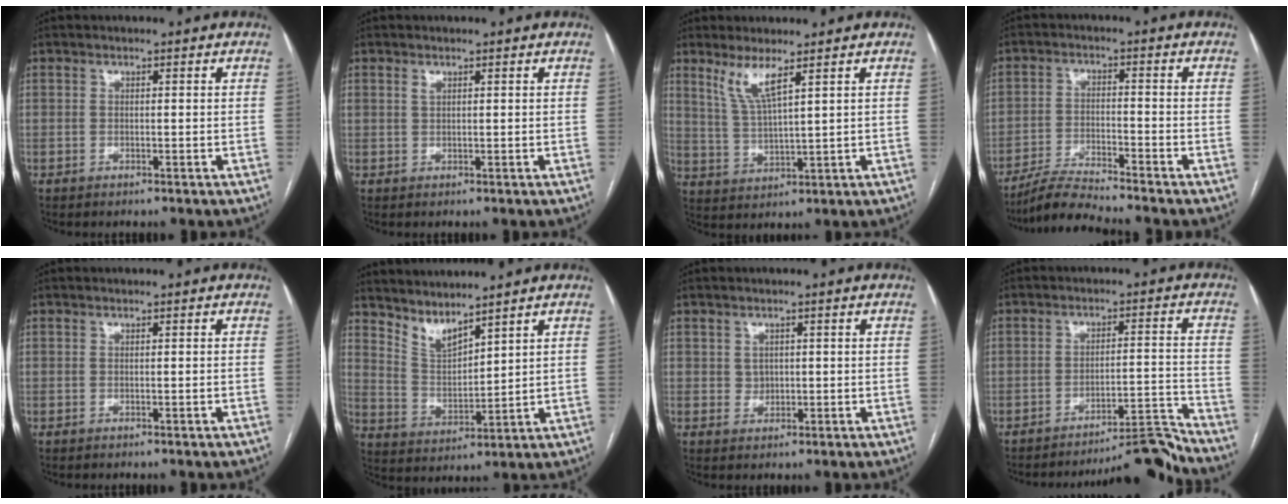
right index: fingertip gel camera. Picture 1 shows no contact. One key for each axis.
{"total": 0.9, "fx": 0.6, "fy": 0.4, "fz": 0.5, "tx": -0.012, "ty": 0.003, "tz": 0.014}
{"total": 5.6, "fx": 3.5, "fy": 0.1, "fz": 4.4, "tx": -0.090, "ty": -0.010, "tz": 0.075}
{"total": 6.4, "fx": -6.0, "fy": -1.1, "fz": 1.8, "tx": -0.034, "ty": -0.019, "tz": -0.114}
{"total": 0.0}
{"total": 5.9, "fx": 5.6, "fy": 0.7, "fz": 2.0, "tx": -0.048, "ty": -0.007, "tz": 0.125}
{"total": 1.9, "fx": 0.4, "fy": 1.7, "fz": 0.6, "tx": -0.007, "ty": -0.001, "tz": 0.011}
{"total": 9.4, "fx": -9.2, "fy": -1.5, "fz": 1.1, "tx": 0.007, "ty": 0.026, "tz": -0.142}